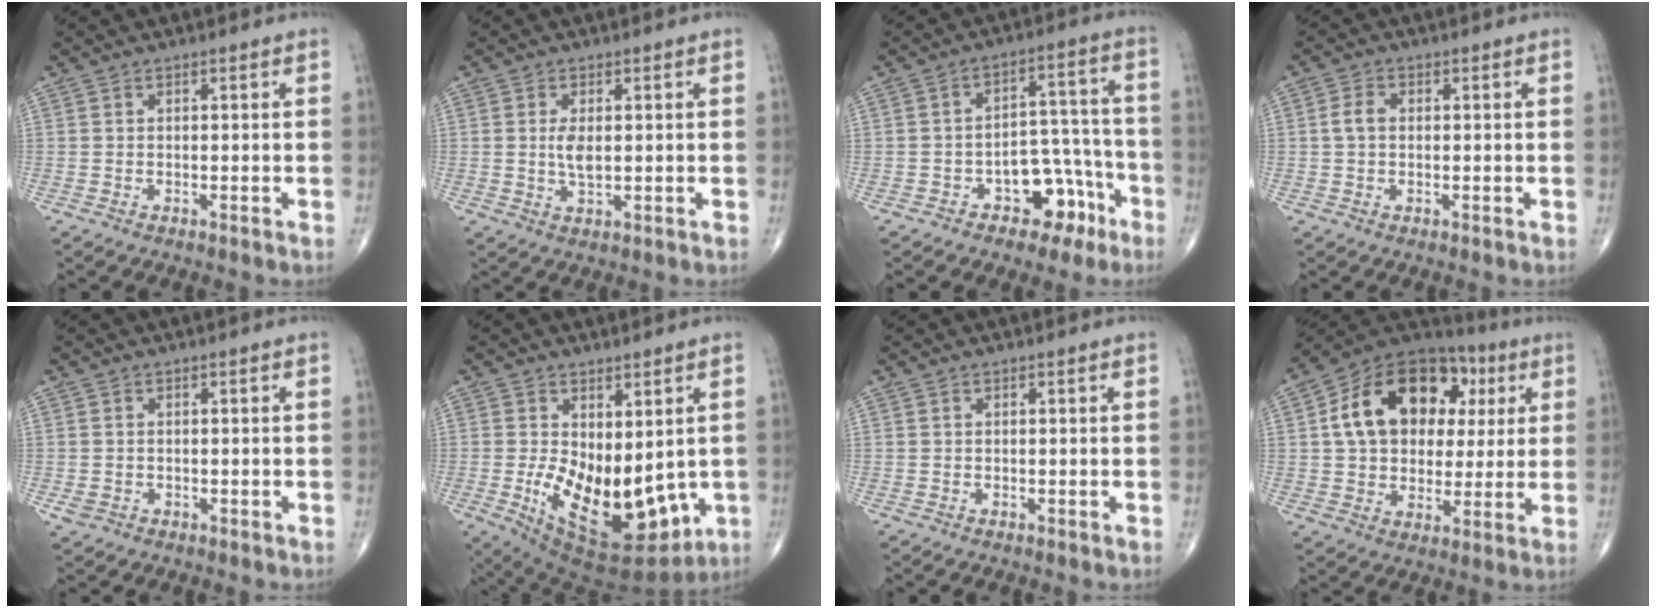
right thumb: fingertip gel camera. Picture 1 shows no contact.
{"total": 3.4, "force": [0.3, 1.5, 3.1], "torque": [-0.061, -0.008, 0.007]}
{"total": 10.4, "force": [-5.4, 6.4, 6.2], "torque": [-0.045, 0.061, -0.073]}
{"total": 2.9, "force": [0.2, 2.0, 2.1], "torque": [-0.043, 0.008, -0.001]}
{"total": 1.8, "force": [-0.4, 1.5, 0.9], "torque": [-0.018, 0.002, -0.001]}
{"total": 18.4, "force": [-1.8, 10.1, 15.2], "torque": [-0.226, -0.033, 0.005]}
{"total": 0.0}
{"total": 21.1, "force": [5.0, 14.9, 14.1], "torque": [-0.198, 0.021, 0.078]}